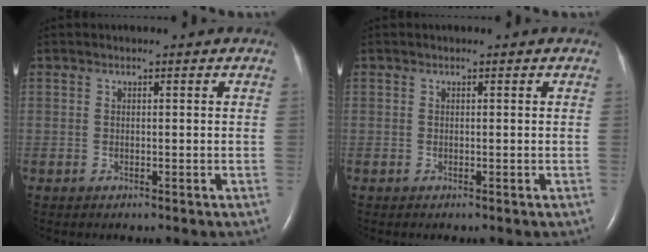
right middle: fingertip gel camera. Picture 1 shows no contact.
{"total": 0.0}